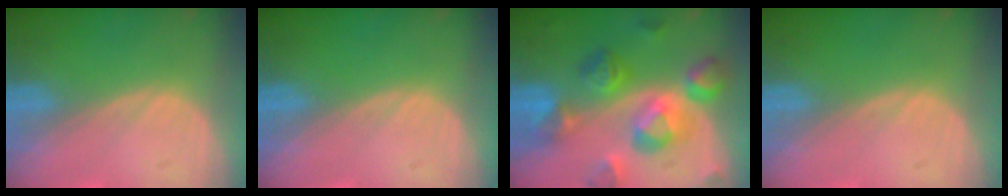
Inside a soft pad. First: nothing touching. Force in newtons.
{"total": 0.0}
{"total": 11.1, "press": 11.0, "slide": 1.0}
{"total": 0.0}